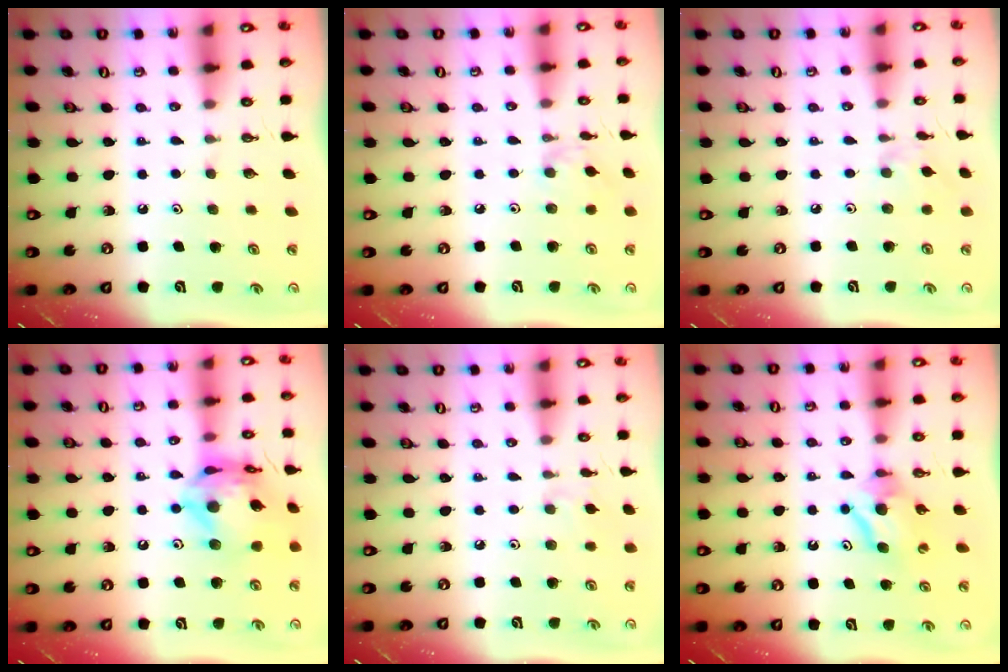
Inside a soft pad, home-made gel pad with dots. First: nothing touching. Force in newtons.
{"total": 3.0, "press": 3.0, "slide": 0.5}
{"total": 1.6, "press": 1.6, "slide": 0.3}
{"total": 16.3, "press": 16.2, "slide": 2.0}
{"total": 4.3, "press": 4.3, "slide": 0.7}
{"total": 8.4, "press": 8.3, "slide": 0.5}